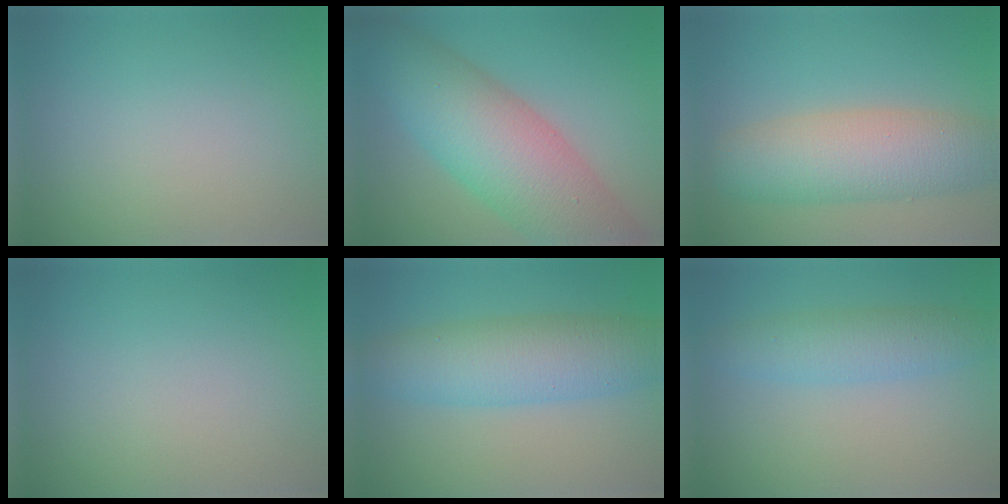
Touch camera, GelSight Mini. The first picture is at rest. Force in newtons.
{"total": 10.9, "press": 10.9, "slide": 0.3}
{"total": 7.1, "press": 7.1, "slide": 0.1}
{"total": 0.0}
{"total": 6.7, "press": 6.7, "slide": 0.1}
{"total": 3.7, "press": 3.7, "slide": 0.1}